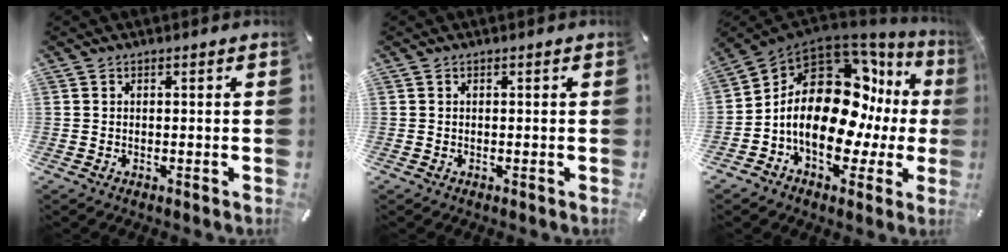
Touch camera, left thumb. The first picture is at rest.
{"total": 0.0}
{"total": 20.3, "force": [0.0, 13.0, 15.5], "torque": [-0.281, -0.022, -0.001]}